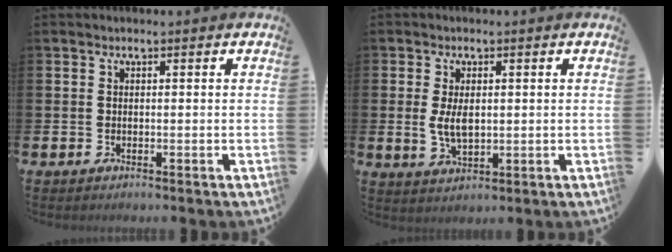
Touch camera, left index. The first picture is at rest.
{"total": 4.2, "force": [0.6, 2.2, 3.5], "torque": [-0.063, 0.004, 0.007]}